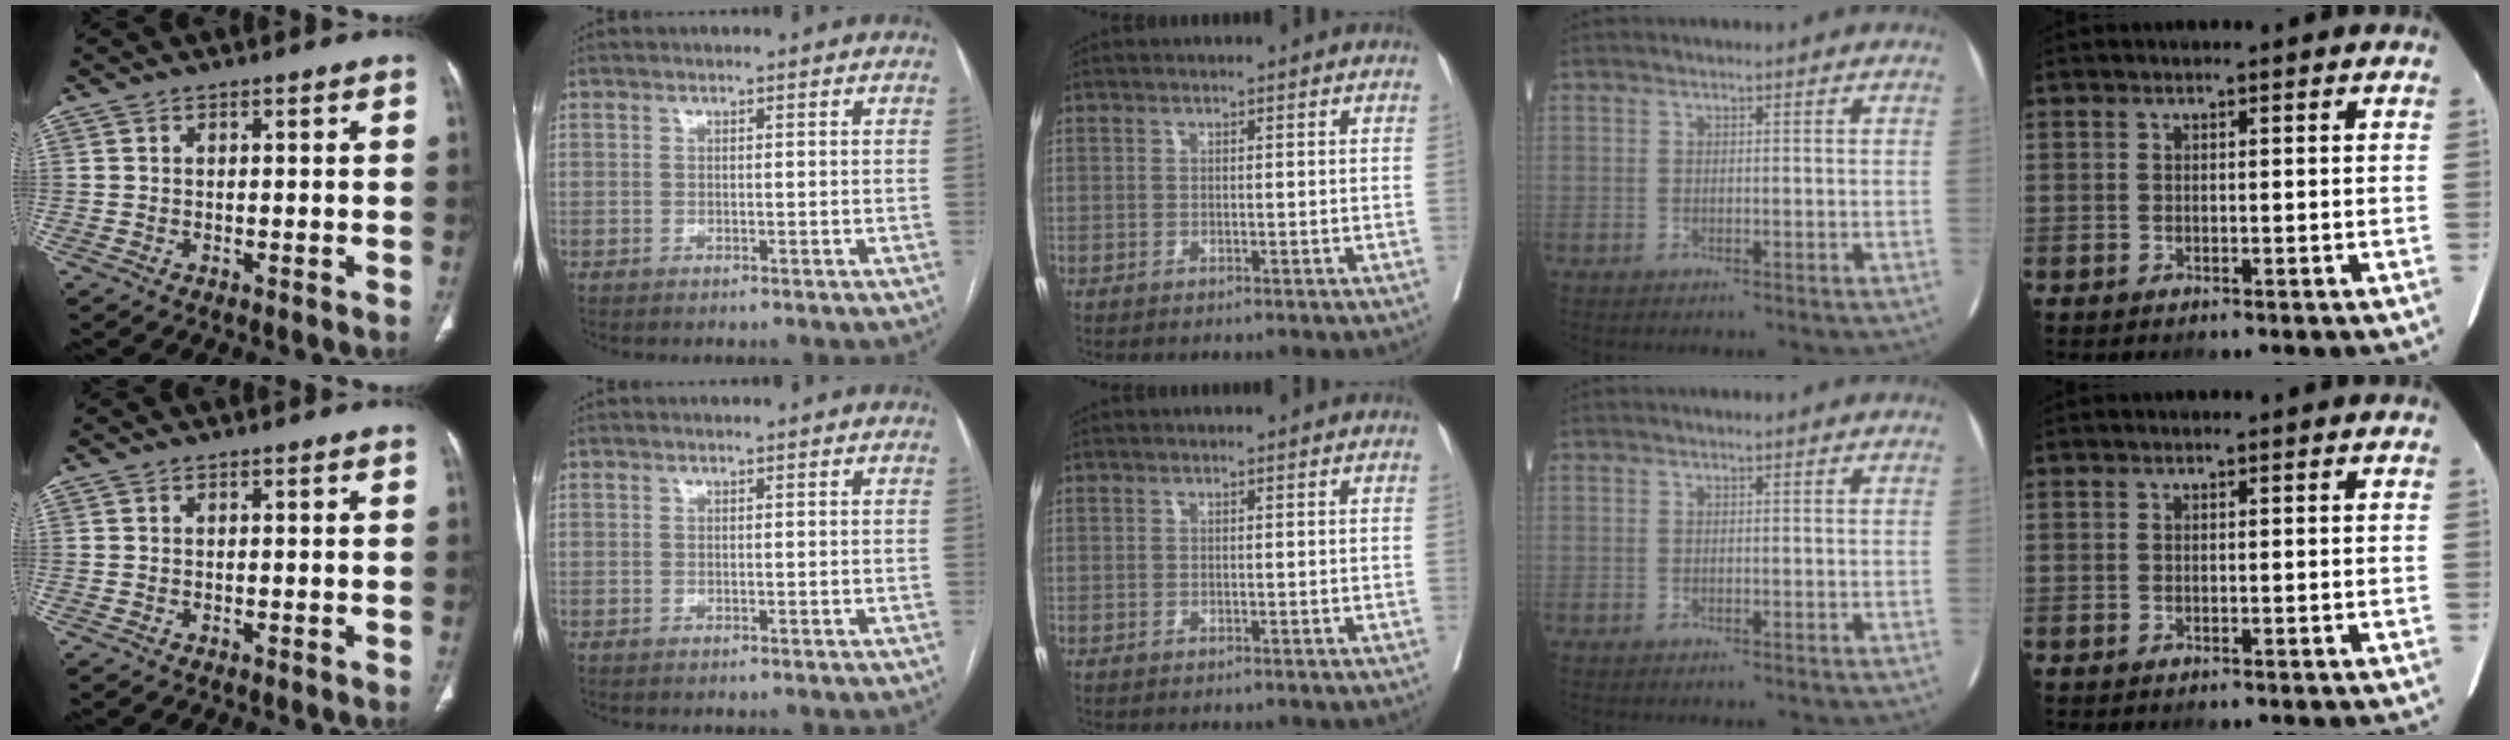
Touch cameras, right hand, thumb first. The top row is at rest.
{}